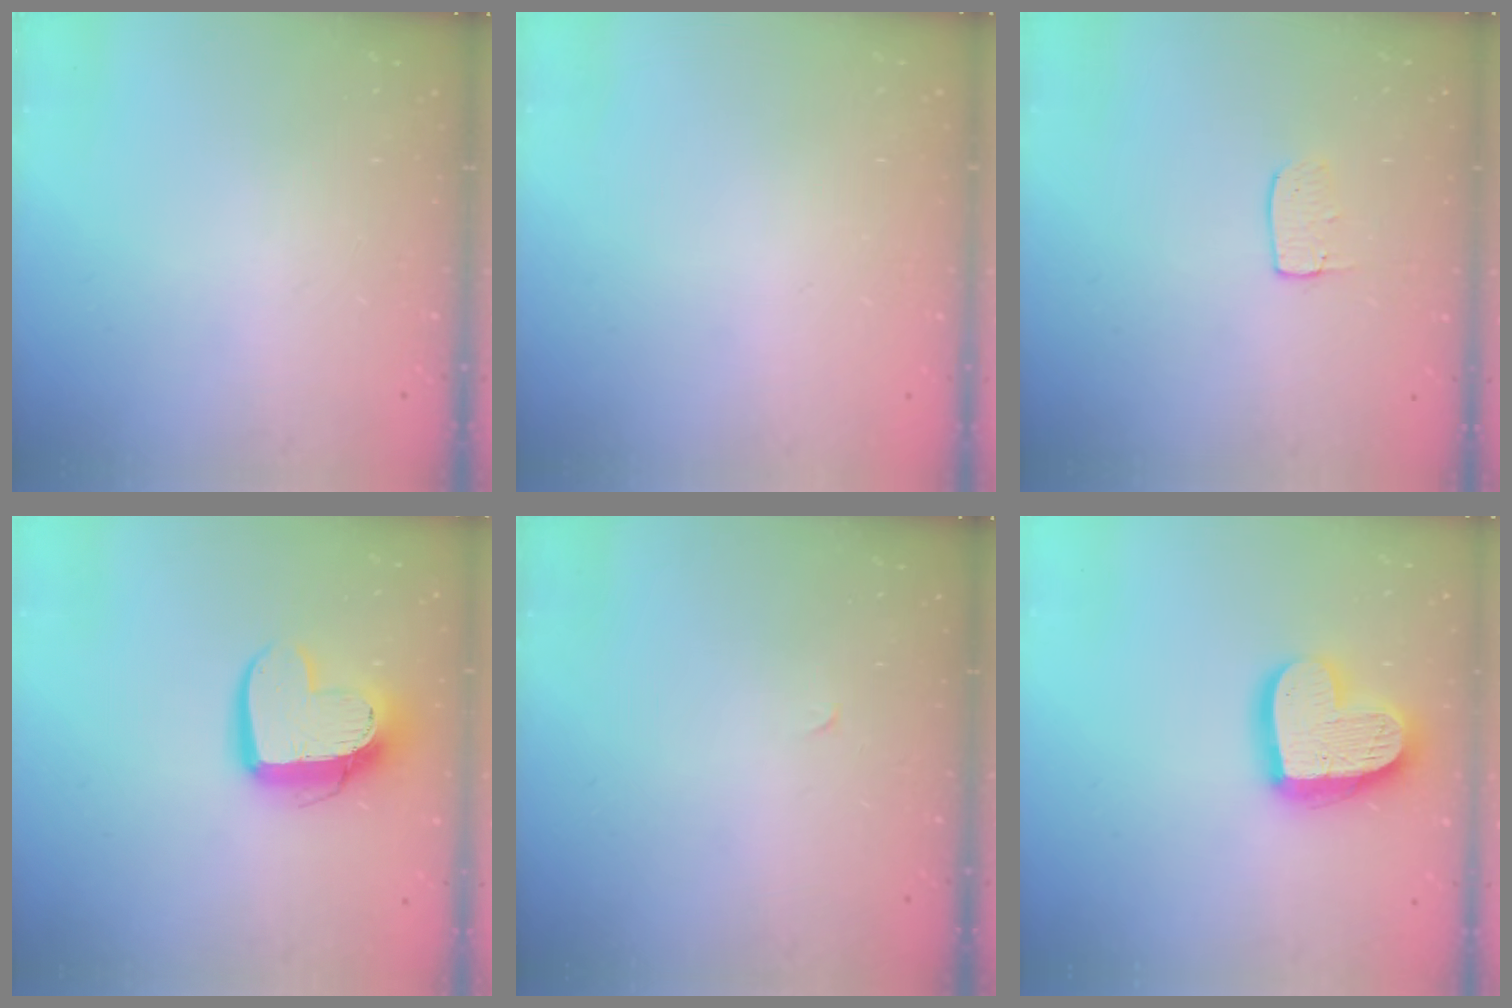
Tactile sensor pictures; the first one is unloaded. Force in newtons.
{"total": 0.0}
{"total": 6.0, "press": 6.0, "slide": 0.3}
{"total": 13.8, "press": 13.8, "slide": 1.2}
{"total": 0.0}
{"total": 18.1, "press": 18.0, "slide": 1.5}